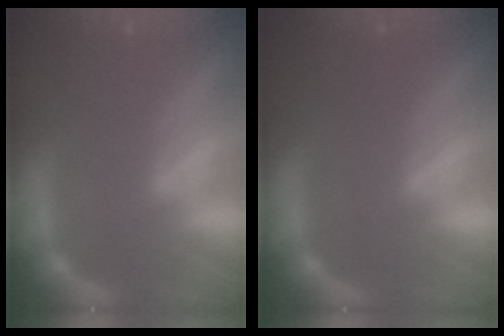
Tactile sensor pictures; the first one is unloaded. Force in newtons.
{"total": 1.0}